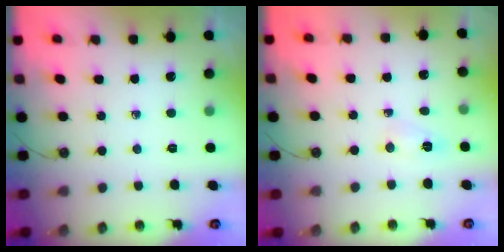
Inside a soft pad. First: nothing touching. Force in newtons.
{"total": 3.3, "press": 3.3, "slide": 0.6}